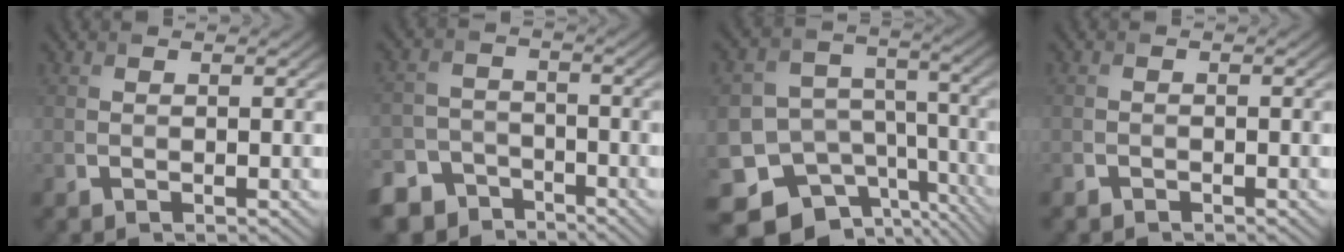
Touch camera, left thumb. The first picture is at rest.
{"total": 8.6, "force": [-6.5, 5.4, 1.6], "torque": [-0.043, -0.019, -0.114]}
{"total": 16.0, "force": [-9.2, 11.8, 5.7], "torque": [-0.144, -0.048, -0.106]}
{"total": 0.9, "force": [-0.8, 0.5, -0.1], "torque": [0.003, -0.002, -0.017]}